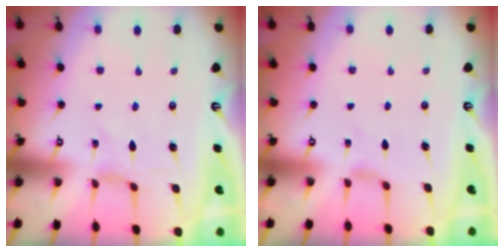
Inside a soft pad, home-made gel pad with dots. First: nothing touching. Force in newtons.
{"total": 2.1, "press": 2.0, "slide": 0.5}